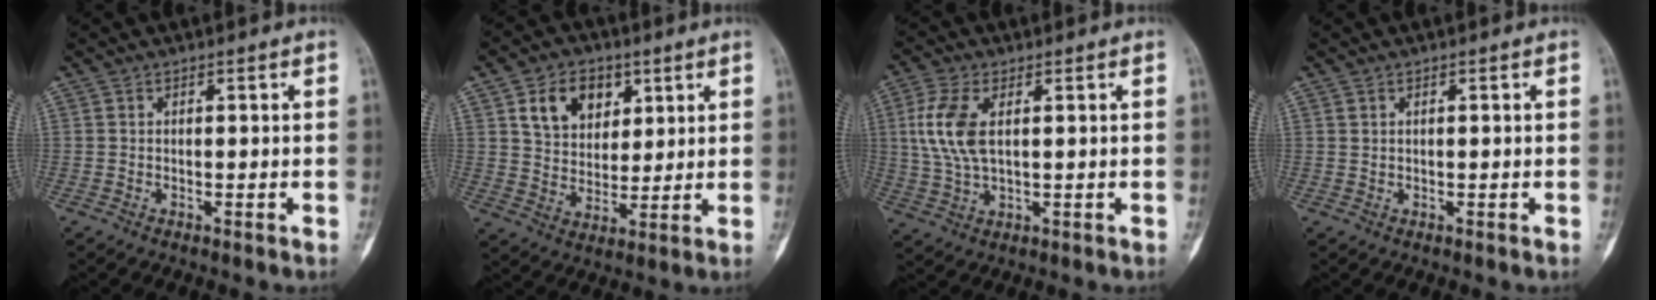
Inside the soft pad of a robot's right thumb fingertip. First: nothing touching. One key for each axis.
{"total": 10.8, "fx": 4.7, "fy": 7.7, "fz": 5.8, "tx": -0.062, "ty": -0.019, "tz": 0.086}
{"total": 9.4, "fx": 2.1, "fy": 4.7, "fz": 7.8, "tx": -0.181, "ty": 0.001, "tz": 0.044}
{"total": 0.6, "fx": 0.4, "fy": 0.3, "fz": 0.4, "tx": -0.004, "ty": 0.000, "tz": 0.009}